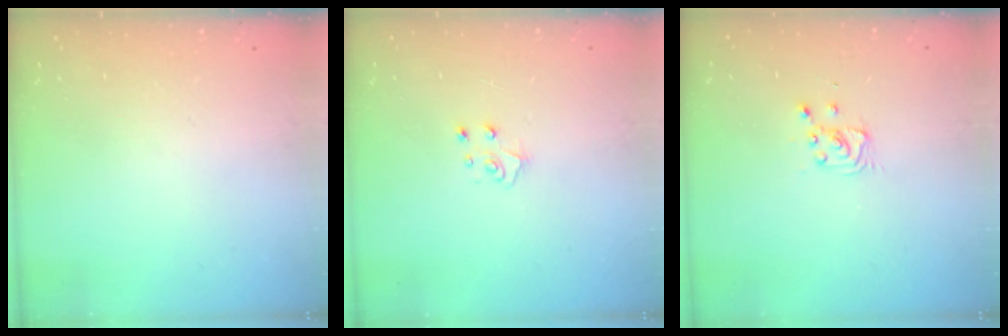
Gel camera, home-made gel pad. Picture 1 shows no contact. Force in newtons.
{"total": 5.1, "press": 5.1, "slide": 0.5}
{"total": 2.9, "press": 2.9, "slide": 0.4}